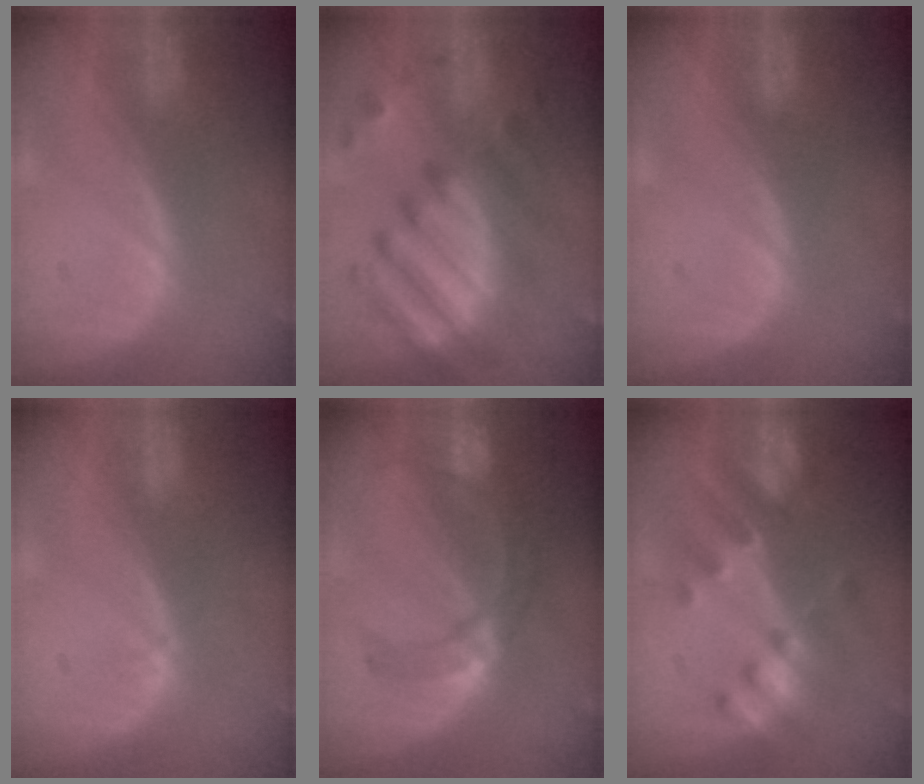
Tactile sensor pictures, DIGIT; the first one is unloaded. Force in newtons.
{"total": 11.5, "press": 10.5, "slide": 4.5}
{"total": 0.6, "press": 0.6, "slide": 0.2}
{"total": 0.6, "press": 0.4, "slide": 0.3}
{"total": 7.1, "press": 7.0, "slide": 0.8}
{"total": 7.7, "press": 6.9, "slide": 3.4}